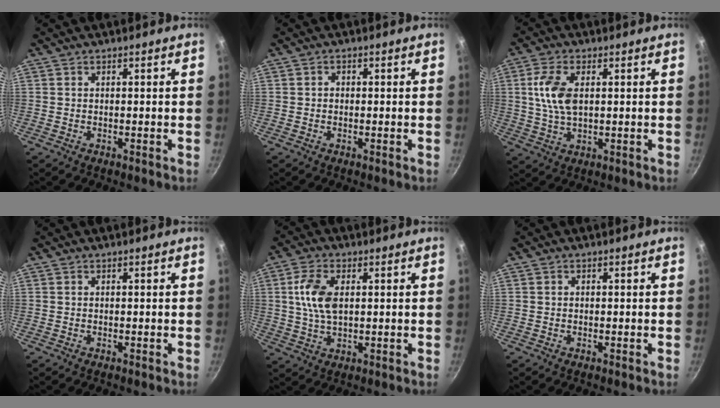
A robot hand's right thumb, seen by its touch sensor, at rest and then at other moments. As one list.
[{"total": 1.0, "force": [-0.1, 0.9, 0.4], "torque": [-0.004, 0.004, -0.002]}, {"total": 8.3, "force": [1.5, 4.5, 6.8], "torque": [-0.132, 0.004, 0.029]}, {"total": 0.0}, {"total": 8.3, "force": [1.6, 4.6, 6.8], "torque": [-0.127, 0.005, 0.028]}, {"total": 0.5, "force": [0.0, 0.5, 0.2], "torque": [-0.001, 0.004, 0.002]}]